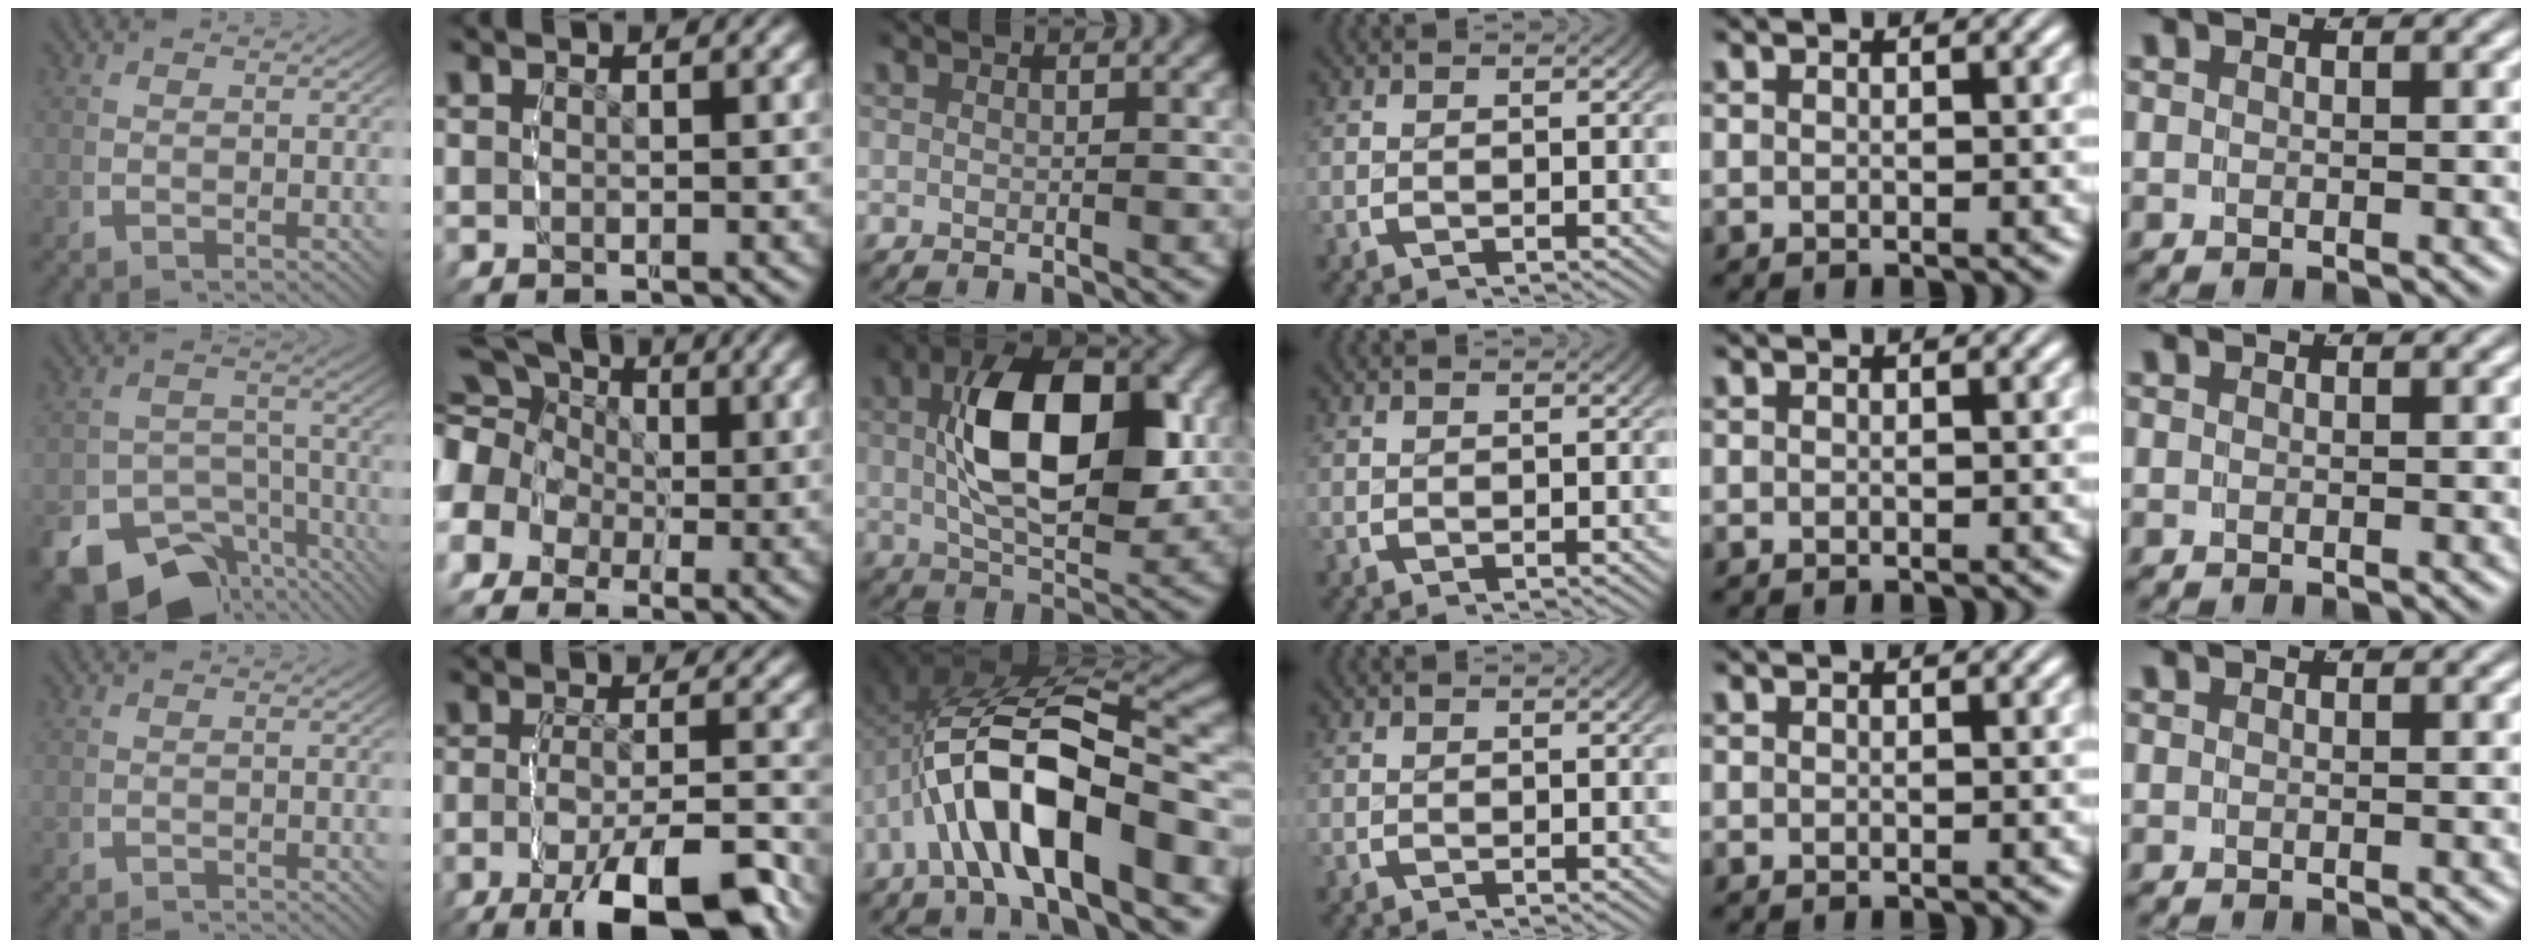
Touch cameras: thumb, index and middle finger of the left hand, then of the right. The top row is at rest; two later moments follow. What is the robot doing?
{"motion": "grasp_and_lifting", "object": "bottle cap"}